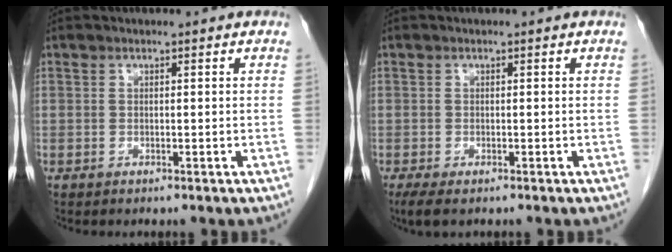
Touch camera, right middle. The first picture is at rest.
{"total": 2.9, "force": [-2.0, 0.9, 1.9], "torque": [-0.033, -0.009, -0.030]}